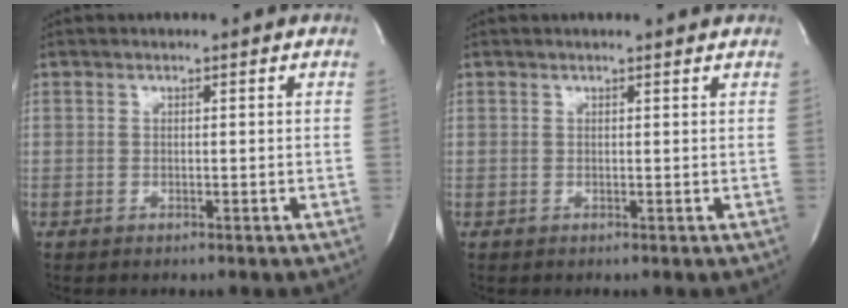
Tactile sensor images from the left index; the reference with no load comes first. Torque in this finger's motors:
{"motor_torque": [1.11, -1.03, 0.33, 0.03]}